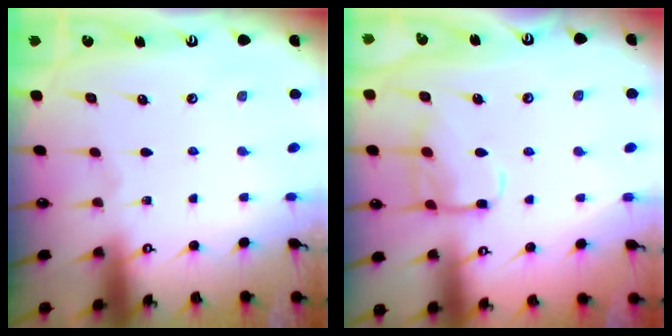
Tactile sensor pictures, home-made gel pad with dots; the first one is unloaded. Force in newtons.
{"total": 11.1, "press": 11.0, "slide": 1.0}